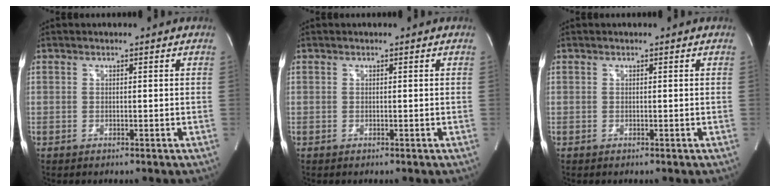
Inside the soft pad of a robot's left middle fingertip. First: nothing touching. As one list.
[{"total": 0.0}, {"total": 0.0}]